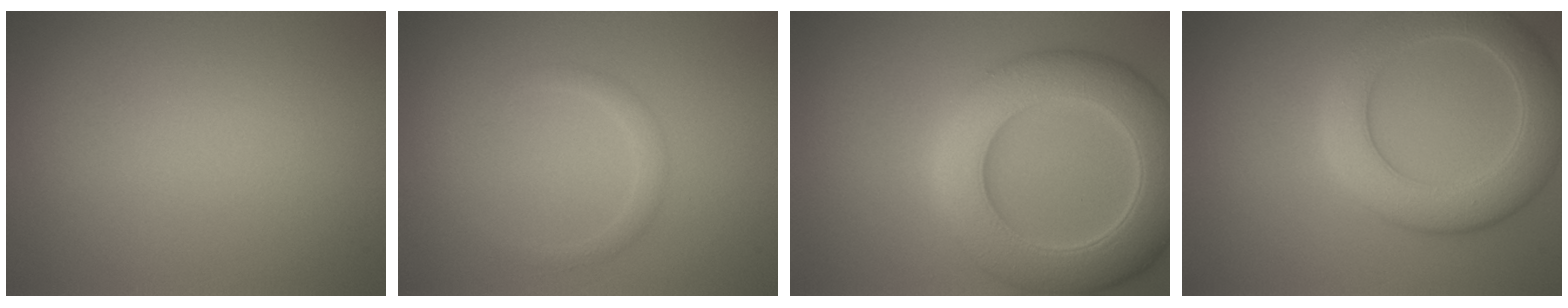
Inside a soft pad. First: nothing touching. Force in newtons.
{"total": 1.2, "press": 1.2, "slide": 0.1}
{"total": 9.2, "press": 9.2, "slide": 0.2}
{"total": 6.0, "press": 6.0, "slide": 0.7}